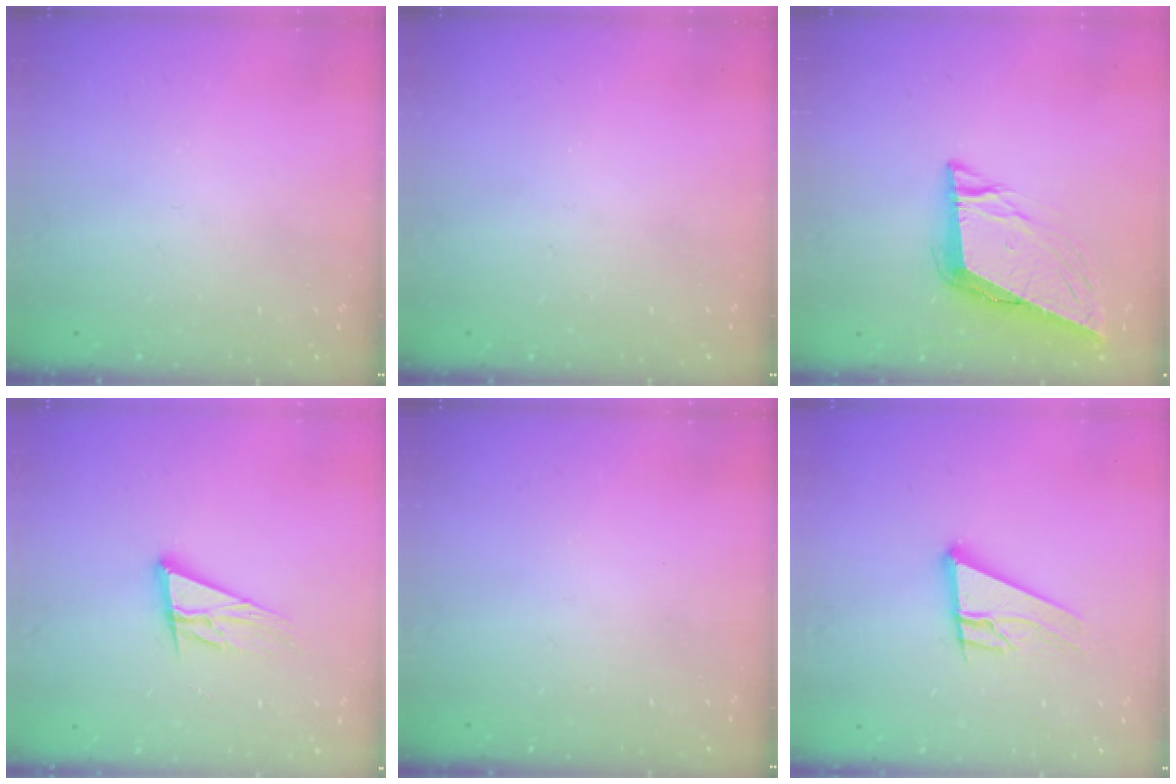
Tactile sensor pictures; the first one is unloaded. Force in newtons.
{"total": 0.0}
{"total": 9.8, "press": 9.3, "slide": 3.1}
{"total": 13.6, "press": 13.1, "slide": 3.6}
{"total": 0.0}
{"total": 11.4, "press": 11.3, "slide": 2.0}